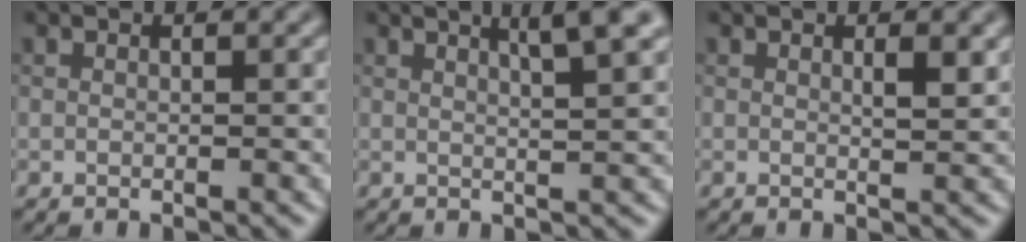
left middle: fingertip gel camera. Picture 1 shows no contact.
{"total": 3.7, "force": [2.1, 0.5, 3.0], "torque": [-0.032, 0.007, 0.032]}
{"total": 1.5, "force": [0.6, 0.3, 1.4], "torque": [-0.018, -0.002, 0.008]}